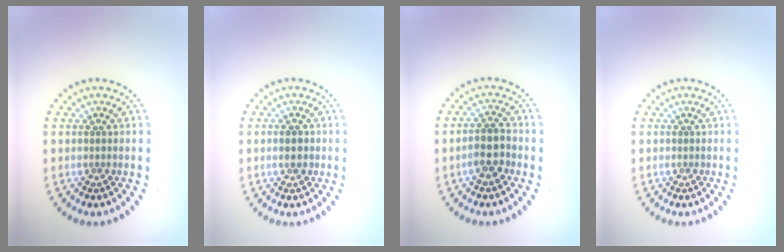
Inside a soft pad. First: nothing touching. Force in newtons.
{"total": 1.8, "press": 1.8, "slide": 0.2}
{"total": 2.7, "press": 2.6, "slide": 0.9}
{"total": 0.0}